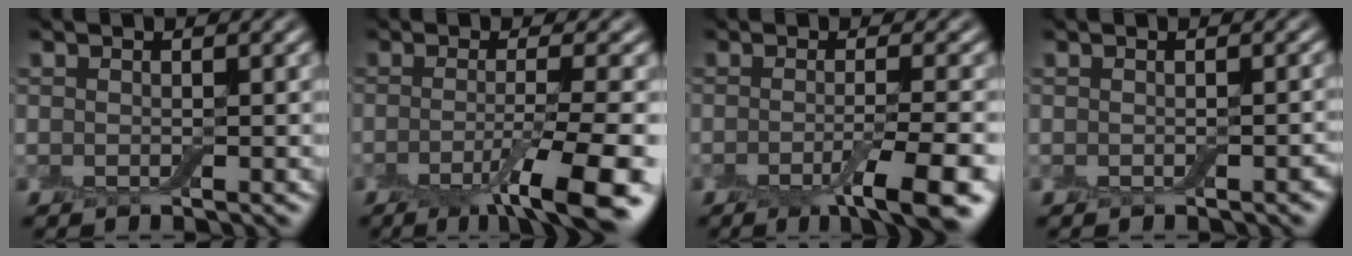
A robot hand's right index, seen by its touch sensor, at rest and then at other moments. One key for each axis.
{"total": 7.8, "fx": -3.5, "fy": 1.2, "fz": 6.9, "tx": -0.096, "ty": -0.006, "tz": -0.063}
{"total": 6.1, "fx": -2.8, "fy": 1.1, "fz": 5.3, "tx": -0.073, "ty": -0.007, "tz": -0.047}
{"total": 0.7, "fx": -0.5, "fy": 0.2, "fz": 0.5, "tx": -0.010, "ty": 0.000, "tz": -0.004}